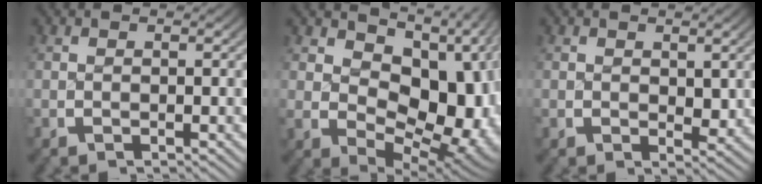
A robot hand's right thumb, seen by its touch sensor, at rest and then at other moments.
{"total": 14.0, "force": [0.9, 8.9, 10.9], "torque": [-0.166, -0.012, 0.015]}
{"total": 1.4, "force": [0.7, 0.9, 0.8], "torque": [-0.007, -0.005, 0.013]}